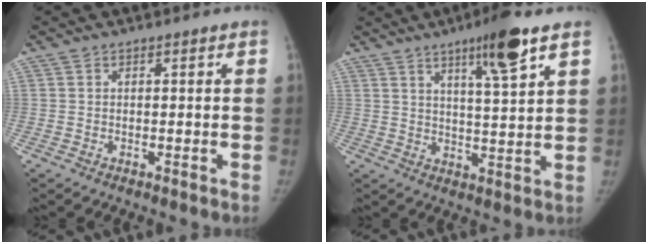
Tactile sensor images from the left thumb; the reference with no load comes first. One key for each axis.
{"total": 10.1, "fx": 6.0, "fy": 1.1, "fz": 8.1, "tx": -0.121, "ty": -0.032, "tz": 0.094}